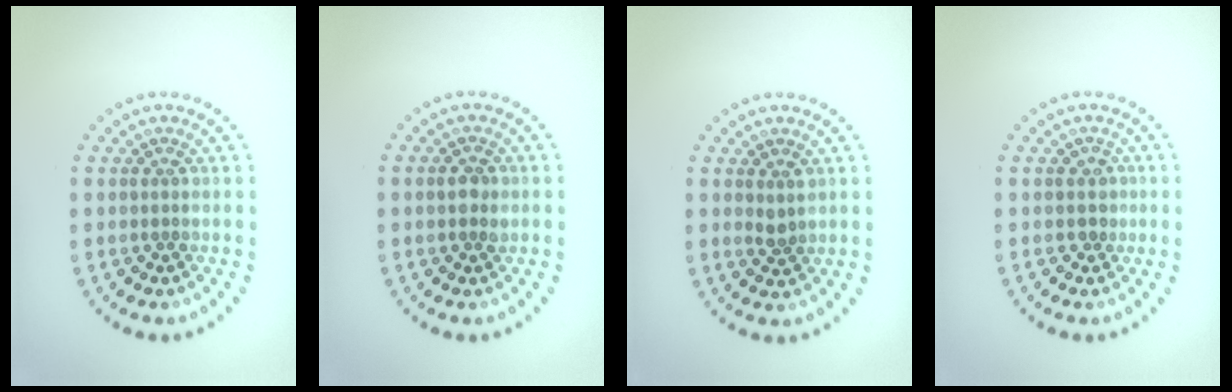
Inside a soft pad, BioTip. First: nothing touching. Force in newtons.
{"total": 1.3, "press": 1.2, "slide": 0.2}
{"total": 0.9, "press": 0.8, "slide": 0.3}
{"total": 0.9, "press": 0.6, "slide": 0.6}